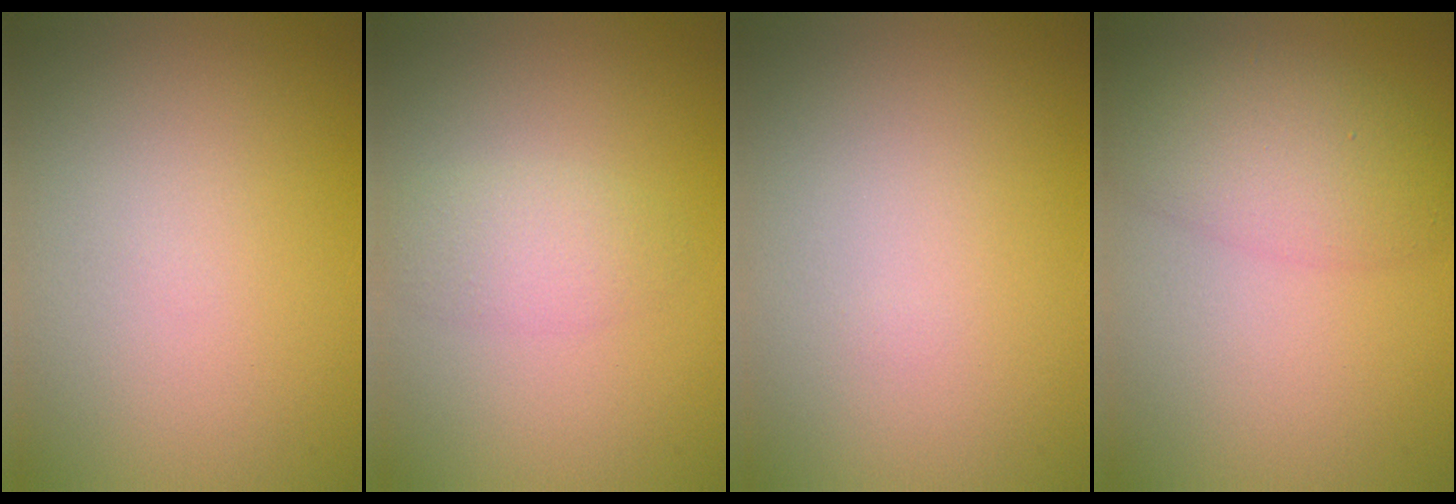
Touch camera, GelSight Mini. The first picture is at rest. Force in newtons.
{"total": 1.9, "press": 1.9, "slide": 0.1}
{"total": 0.0}
{"total": 4.8, "press": 4.8, "slide": 0.2}